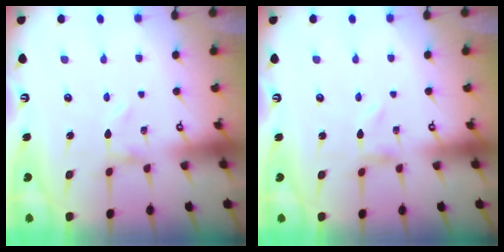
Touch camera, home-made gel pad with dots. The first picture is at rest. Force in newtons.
{"total": 0.0}